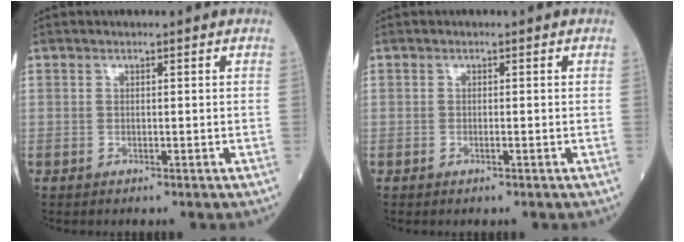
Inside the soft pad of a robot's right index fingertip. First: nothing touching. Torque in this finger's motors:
{"motor_torque": [-0.05, -0.10, -0.05, -0.01]}